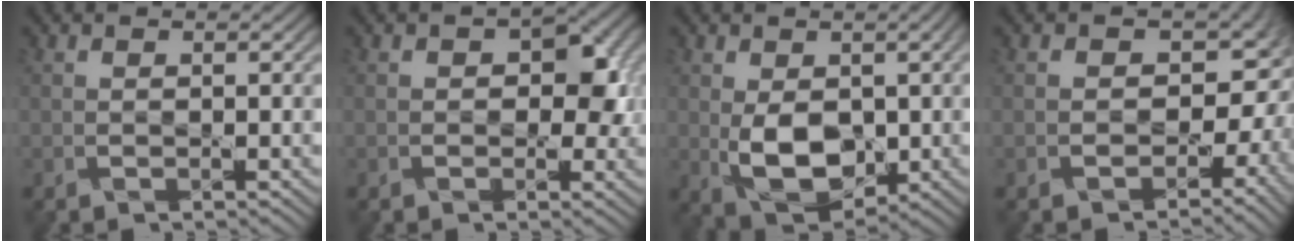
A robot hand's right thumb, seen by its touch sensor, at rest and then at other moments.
{"total": 3.6, "force": [0.3, 2.6, 2.5], "torque": [-0.028, -0.003, -0.002]}
{"total": 8.4, "force": [-0.5, 5.2, 6.5], "torque": [-0.127, -0.019, -0.002]}
{"total": 8.9, "force": [-0.6, 7.1, 5.4], "torque": [-0.045, -0.023, 0.000]}